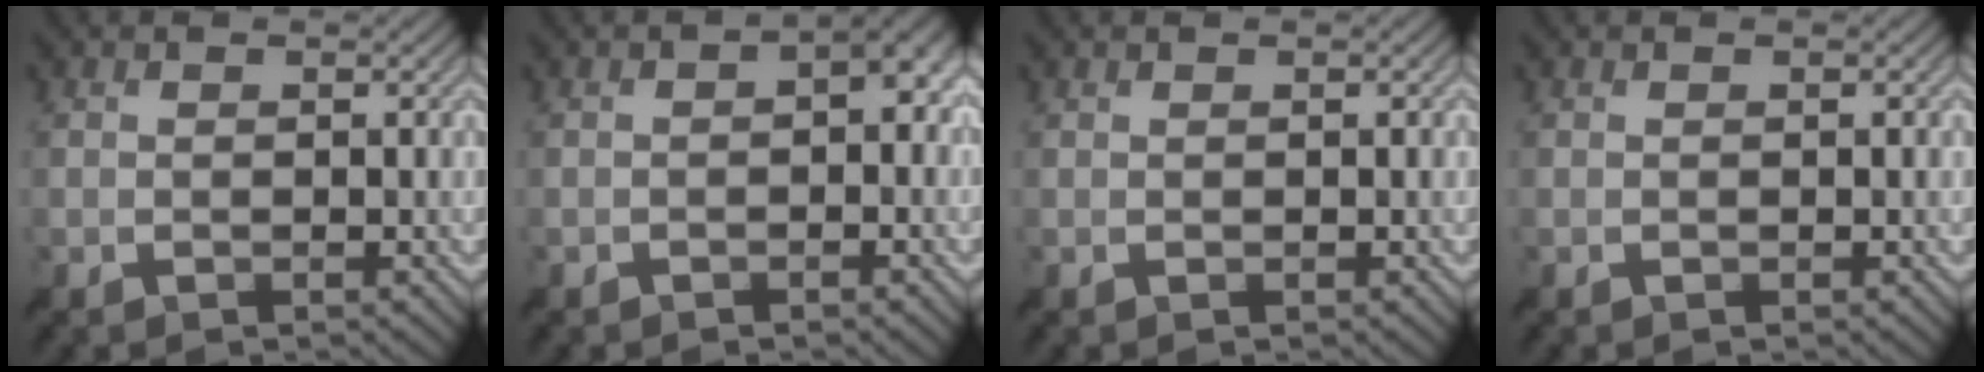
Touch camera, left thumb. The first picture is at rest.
{"total": 3.2, "force": [-0.4, 1.4, 2.9], "torque": [-0.038, 0.006, -0.008]}
{"total": 0.0}
{"total": 0.0}